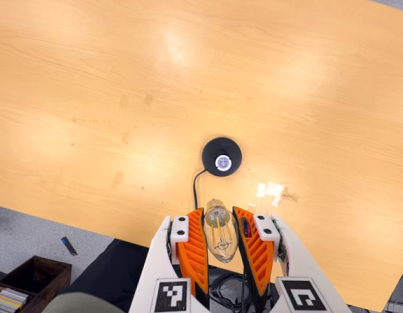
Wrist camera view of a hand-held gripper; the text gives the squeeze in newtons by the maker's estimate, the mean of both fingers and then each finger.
{"total": 19.7, "left": 21.5, "right": 17.9}